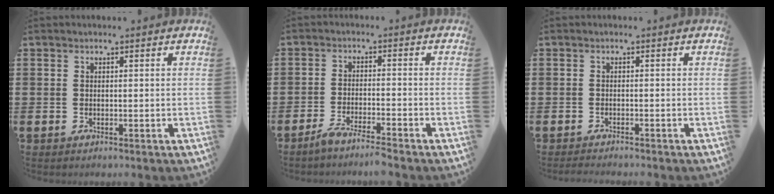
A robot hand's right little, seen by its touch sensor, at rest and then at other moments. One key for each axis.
{"total": 3.5, "fx": -3.0, "fy": -0.3, "fz": 1.8, "tx": -0.037, "ty": -0.003, "tz": -0.056}
{"total": 0.9, "fx": -0.9, "fy": 0.0, "fz": 0.2, "tx": -0.005, "ty": -0.002, "tz": -0.017}